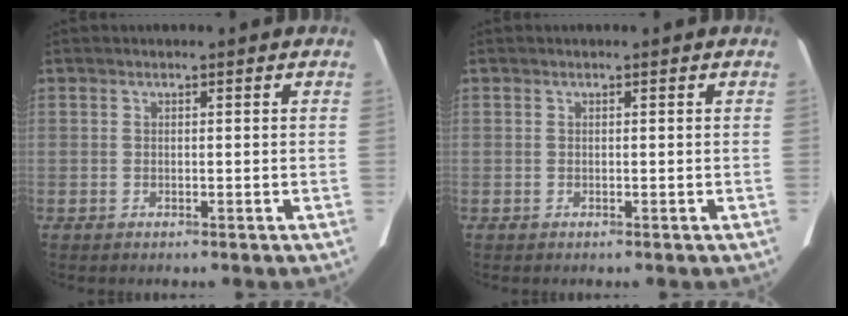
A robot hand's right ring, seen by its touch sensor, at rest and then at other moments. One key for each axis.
{"total": 0.0}